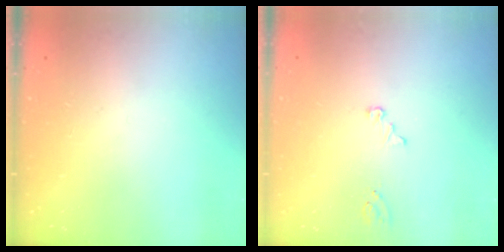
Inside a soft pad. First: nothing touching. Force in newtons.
{"total": 2.1, "press": 2.0, "slide": 0.2}